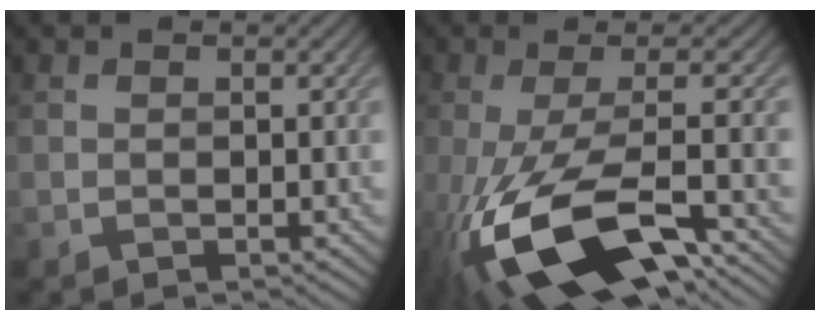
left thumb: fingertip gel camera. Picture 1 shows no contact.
{"total": 16.7, "force": [-7.1, 5.6, 14.0], "torque": [-0.282, -0.021, -0.117]}